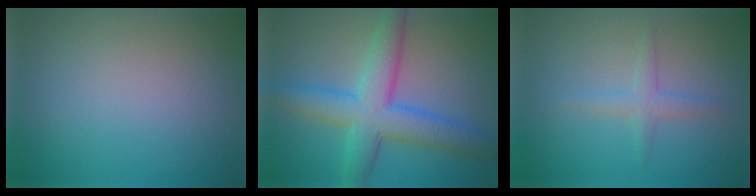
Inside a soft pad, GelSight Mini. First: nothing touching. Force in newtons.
{"total": 7.2, "press": 7.2, "slide": 0.1}
{"total": 1.7, "press": 1.7, "slide": 0.1}